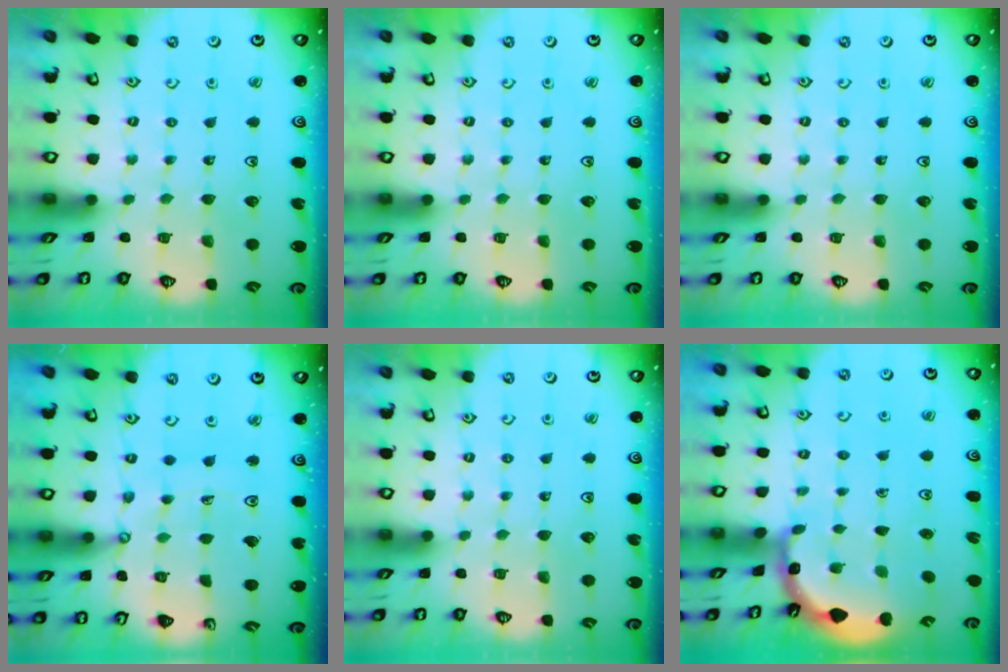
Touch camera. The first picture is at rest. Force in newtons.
{"total": 0.0}
{"total": 0.0}
{"total": 8.1, "press": 8.1, "slide": 0.5}
{"total": 0.0}
{"total": 2.8, "press": 2.8, "slide": 0.2}